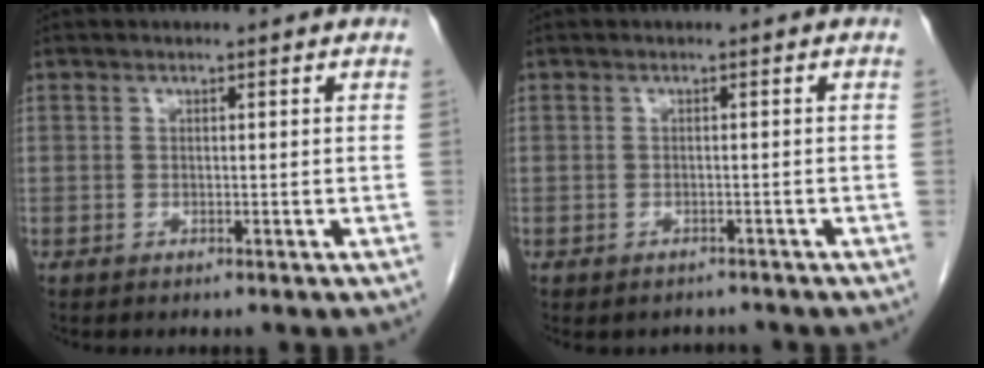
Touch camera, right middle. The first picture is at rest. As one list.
[{"total": 2.3, "force": [-1.9, 1.1, 0.1], "torque": [-0.003, 0.002, -0.027]}]